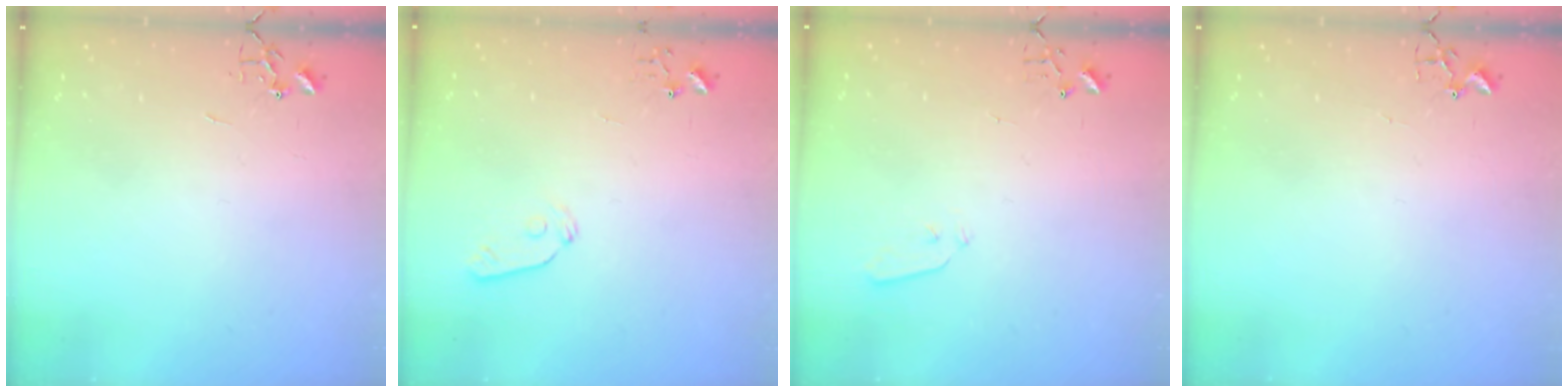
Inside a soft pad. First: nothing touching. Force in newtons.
{"total": 6.0, "press": 5.9, "slide": 0.9}
{"total": 3.5, "press": 3.5, "slide": 0.6}
{"total": 1.7, "press": 1.6, "slide": 0.2}